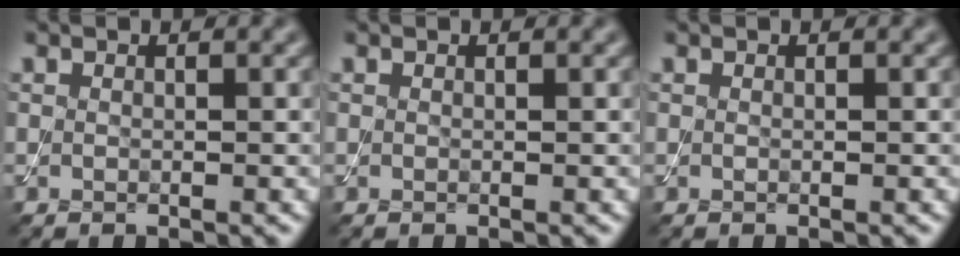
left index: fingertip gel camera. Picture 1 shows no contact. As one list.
[{"total": 0.0}, {"total": 0.0}]